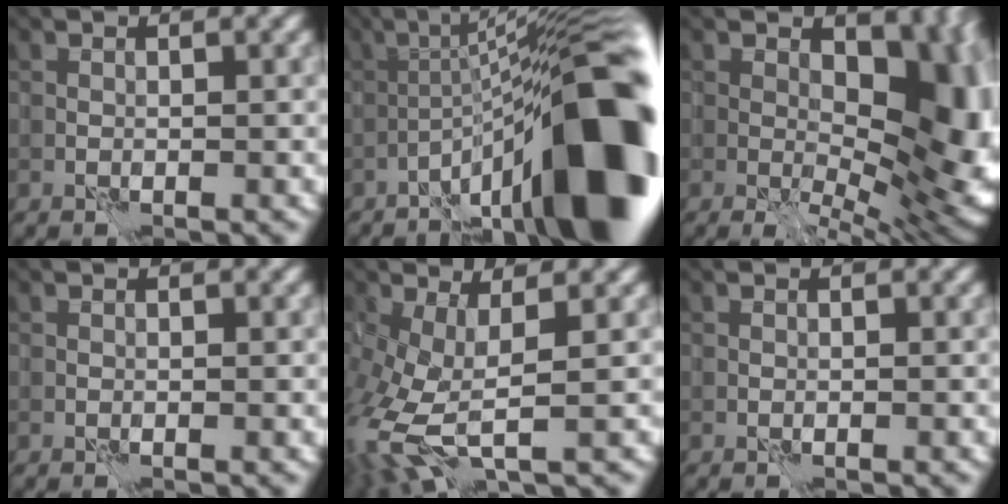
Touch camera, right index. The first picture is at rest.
{"total": 16.7, "force": [-7.0, 4.0, 14.7], "torque": [-0.194, 0.035, -0.113]}
{"total": 16.0, "force": [1.9, 9.9, 12.4], "torque": [-0.130, -0.021, 0.047]}
{"total": 0.9, "force": [-0.2, 0.5, 0.7], "torque": [-0.015, -0.006, -0.001]}
{"total": 7.0, "force": [-1.3, 2.9, 6.2], "torque": [-0.161, -0.023, -0.022]}
{"total": 0.0}